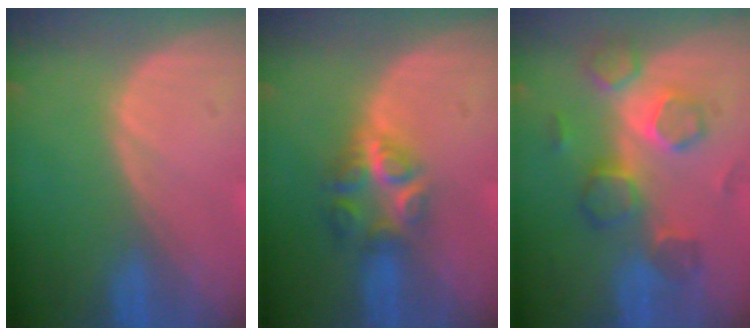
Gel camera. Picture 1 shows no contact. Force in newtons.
{"total": 6.2, "press": 5.5, "slide": 2.8}
{"total": 7.9, "press": 7.7, "slide": 2.1}